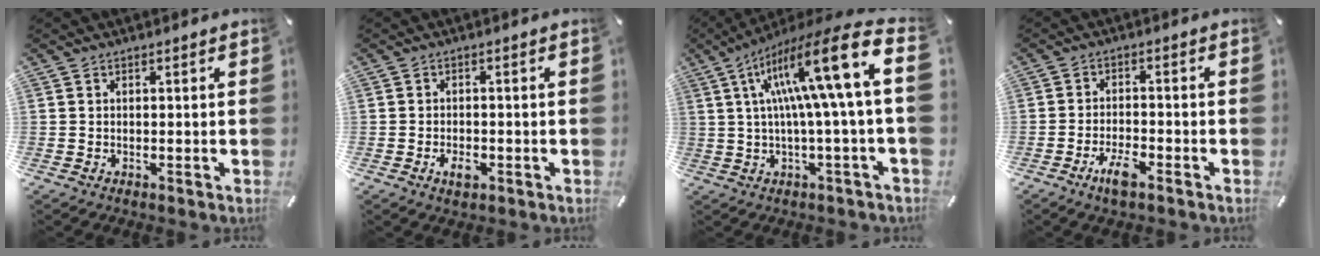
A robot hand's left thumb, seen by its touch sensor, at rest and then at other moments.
{"total": 3.4, "force": [-1.6, 1.8, 2.3], "torque": [-0.047, 0.004, -0.028]}
{"total": 22.0, "force": [5.7, 2.4, 21.1], "torque": [-0.369, -0.041, 0.073]}
{"total": 5.1, "force": [-3.4, 1.6, 3.5], "torque": [-0.073, 0.011, -0.064]}